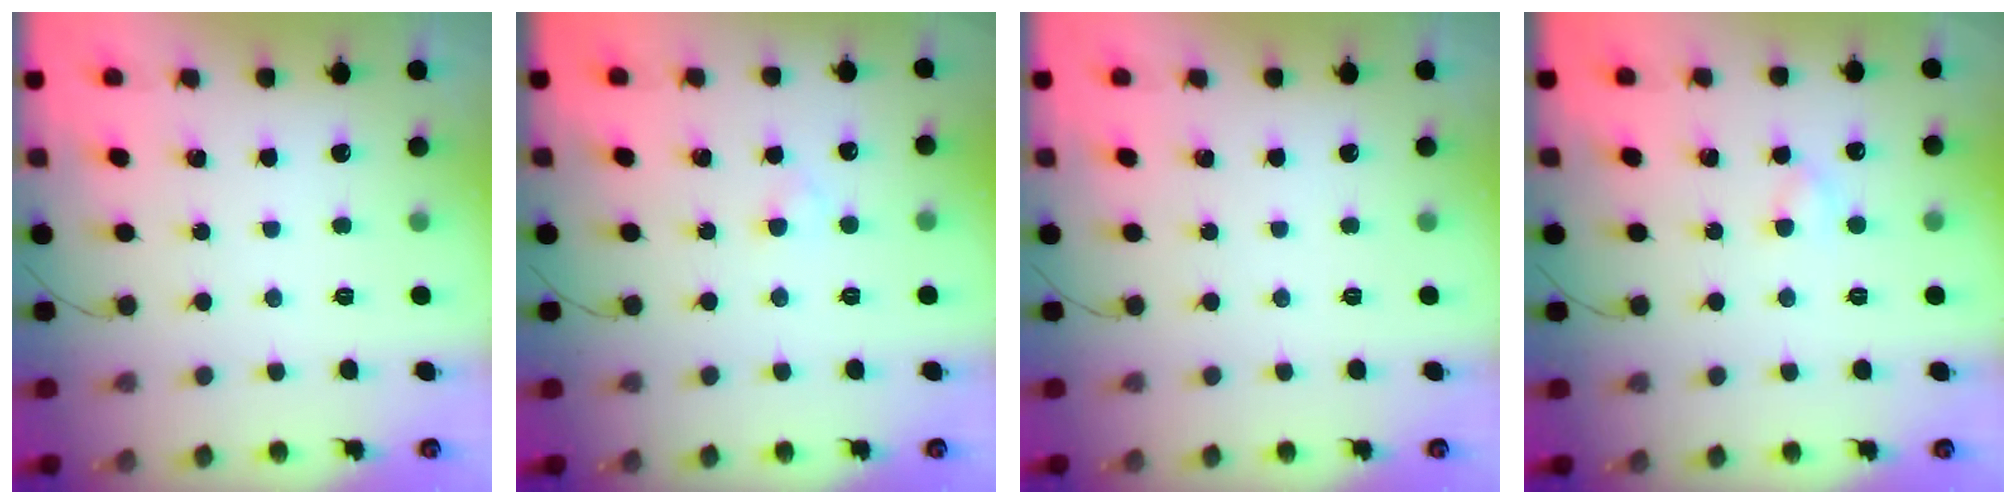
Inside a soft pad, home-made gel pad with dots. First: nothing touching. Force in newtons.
{"total": 1.7, "press": 1.4, "slide": 0.8}
{"total": 0.0}
{"total": 2.7, "press": 2.5, "slide": 1.1}